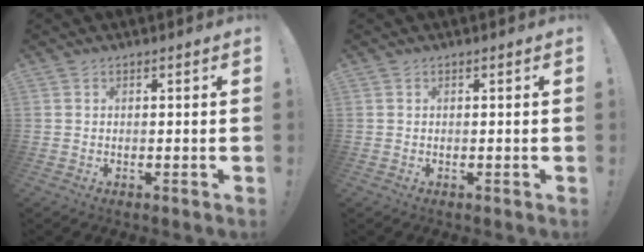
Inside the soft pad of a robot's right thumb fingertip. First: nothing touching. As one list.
[{"total": 0.0}]